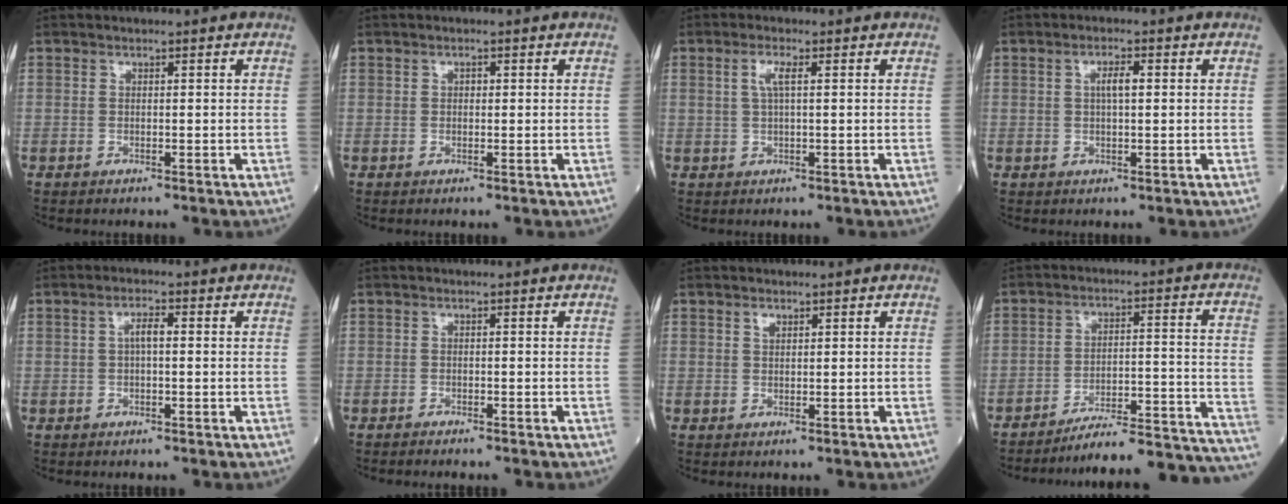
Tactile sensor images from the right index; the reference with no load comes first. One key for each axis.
{"total": 0.6, "fx": 0.1, "fy": 0.4, "fz": 0.4, "tx": -0.008, "ty": 0.001, "tz": 0.002}
{"total": 2.8, "fx": 0.9, "fy": 0.5, "fz": 2.6, "tx": -0.058, "ty": 0.006, "tz": 0.016}
{"total": 2.5, "fx": 0.5, "fy": 0.5, "fz": 2.4, "tx": -0.045, "ty": 0.003, "tz": 0.008}
{"total": 2.3, "fx": 0.2, "fy": 0.6, "fz": 2.2, "tx": -0.043, "ty": 0.005, "tz": 0.004}
{"total": 1.1, "fx": -1.1, "fy": -0.1, "fz": 0.4, "tx": -0.007, "ty": -0.001, "tz": -0.016}
{"total": 1.0, "fx": 0.7, "fy": 0.5, "fz": 0.5, "tx": -0.010, "ty": -0.001, "tz": 0.012}
{"total": 18.7, "fx": -13.7, "fy": 4.7, "fz": 11.8, "tx": -0.091, "ty": 0.060, "tz": -0.192}